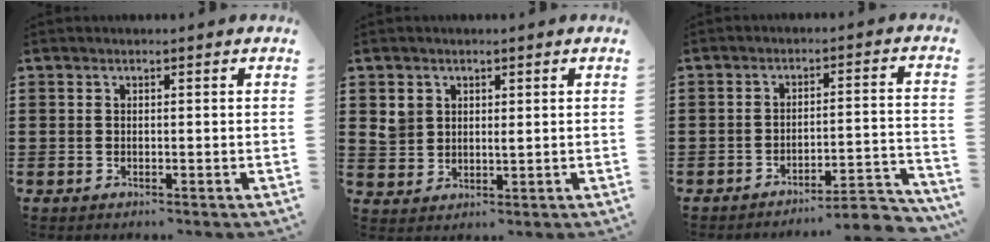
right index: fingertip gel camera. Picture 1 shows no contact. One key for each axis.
{"total": 2.7, "fx": 1.3, "fy": 2.2, "fz": 0.7, "tx": -0.024, "ty": 0.010, "tz": 0.023}
{"total": 4.8, "fx": -4.4, "fy": 0.0, "fz": 1.9, "tx": -0.033, "ty": -0.013, "tz": -0.089}